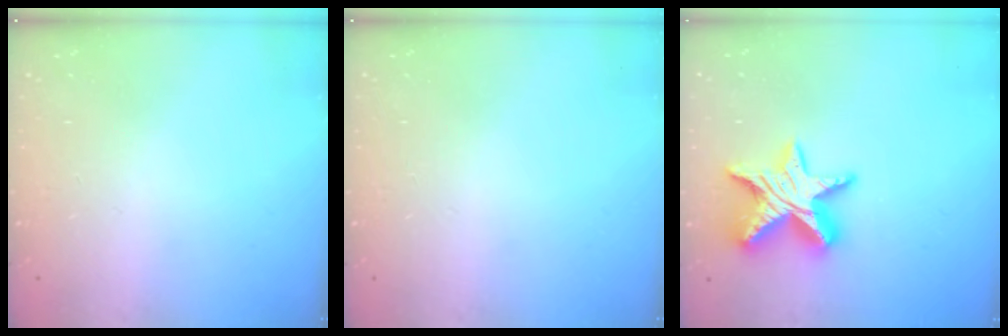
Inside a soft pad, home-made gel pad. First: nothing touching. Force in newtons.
{"total": 0.0}
{"total": 16.4, "press": 16.3, "slide": 1.2}